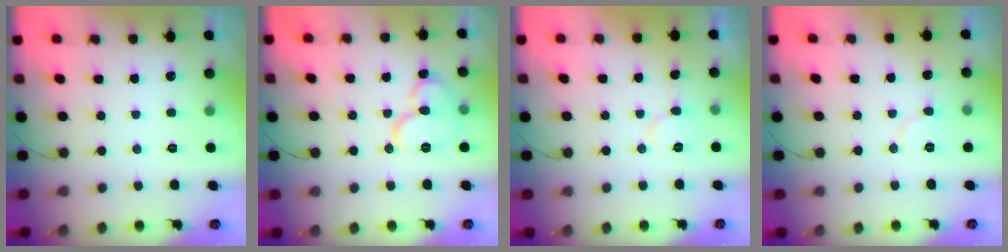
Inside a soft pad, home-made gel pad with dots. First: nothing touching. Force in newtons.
{"total": 11.7, "press": 11.6, "slide": 1.5}
{"total": 5.9, "press": 5.8, "slide": 0.4}
{"total": 5.5, "press": 5.5, "slide": 0.5}